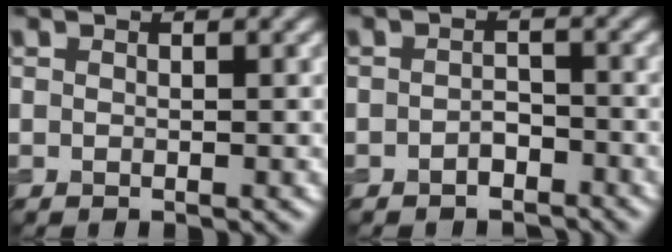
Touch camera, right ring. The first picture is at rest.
{"total": 1.6, "force": [-1.2, 0.9, 0.7], "torque": [-0.012, 0.004, -0.021]}